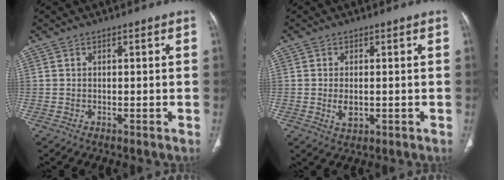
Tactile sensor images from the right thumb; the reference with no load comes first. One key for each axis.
{"total": 3.2, "fx": -0.3, "fy": 1.9, "fz": 2.6, "tx": -0.048, "ty": -0.006, "tz": -0.002}